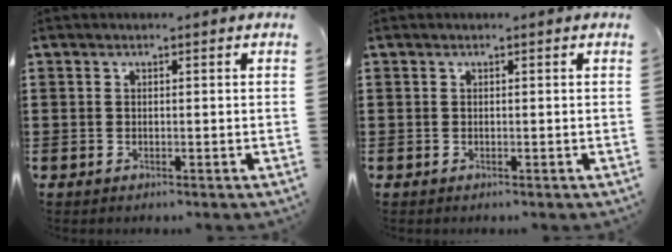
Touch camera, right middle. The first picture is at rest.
{"total": 0.0}